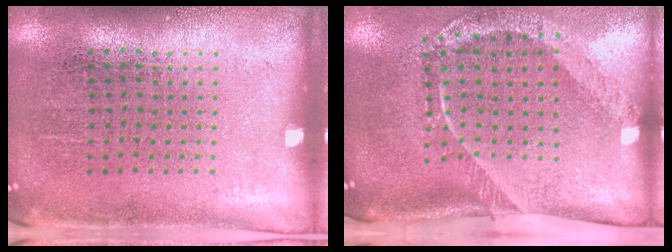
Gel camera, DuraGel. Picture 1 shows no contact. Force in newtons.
{"total": 2.5, "press": 1.6, "slide": 1.8}